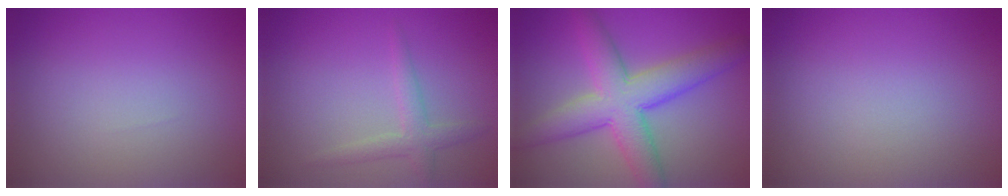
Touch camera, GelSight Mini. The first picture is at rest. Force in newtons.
{"total": 2.1, "press": 2.0, "slide": 0.1}
{"total": 7.4, "press": 7.3, "slide": 0.1}
{"total": 0.0}